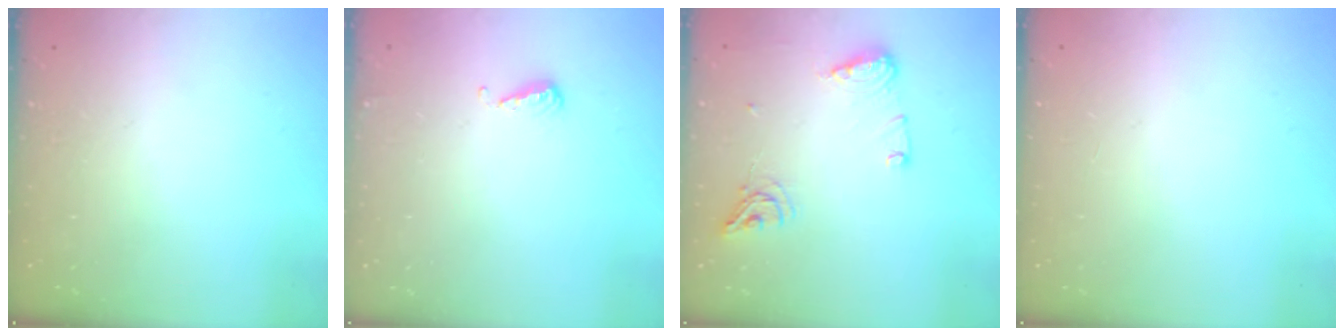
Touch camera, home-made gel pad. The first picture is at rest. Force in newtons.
{"total": 4.7, "press": 4.7, "slide": 0.6}
{"total": 11.5, "press": 11.4, "slide": 1.1}
{"total": 0.9, "press": 0.9, "slide": 0.1}